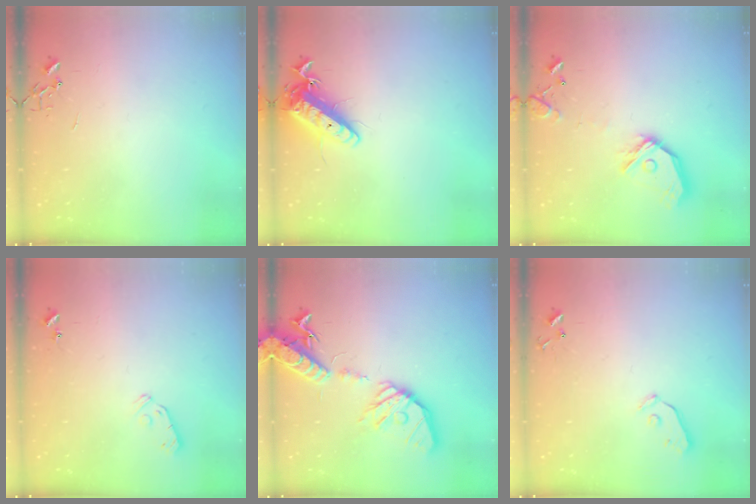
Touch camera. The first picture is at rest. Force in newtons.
{"total": 13.6, "press": 13.4, "slide": 2.3}
{"total": 14.2, "press": 14.1, "slide": 2.1}
{"total": 5.9, "press": 5.9, "slide": 0.6}
{"total": 22.7, "press": 22.4, "slide": 3.7}
{"total": 4.7, "press": 4.6, "slide": 0.7}